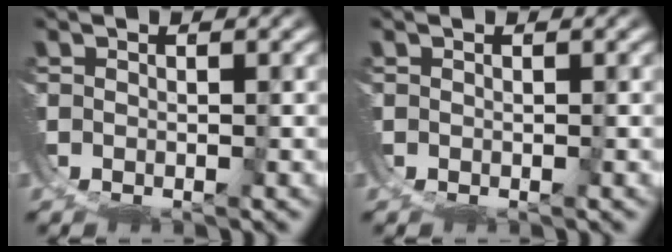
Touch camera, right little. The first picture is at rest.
{"total": 0.0}